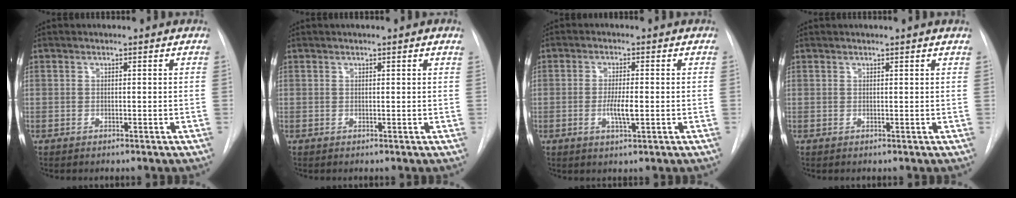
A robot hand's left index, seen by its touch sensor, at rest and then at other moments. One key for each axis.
{"total": 1.3, "fx": 0.9, "fy": 0.0, "fz": 0.9, "tx": -0.012, "ty": 0.012, "tz": 0.012}
{"total": 3.6, "fx": -0.7, "fy": 0.6, "fz": 3.5, "tx": -0.068, "ty": -0.004, "tz": -0.012}
{"total": 1.2, "fx": 1.1, "fy": -0.3, "fz": 0.5, "tx": -0.015, "ty": 0.005, "tz": 0.024}